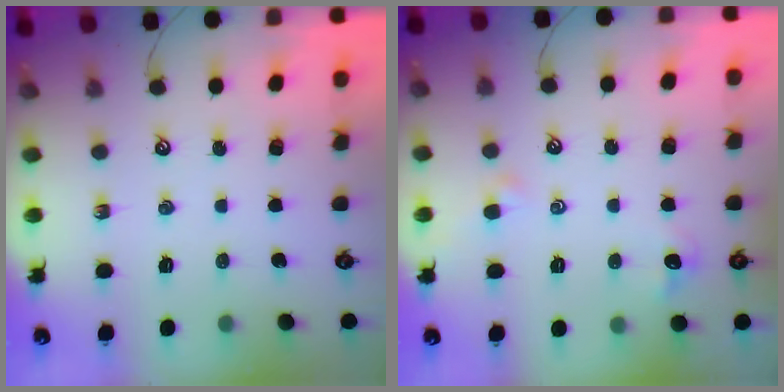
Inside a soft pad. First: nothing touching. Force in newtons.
{"total": 0.9, "press": 0.6, "slide": 0.7}